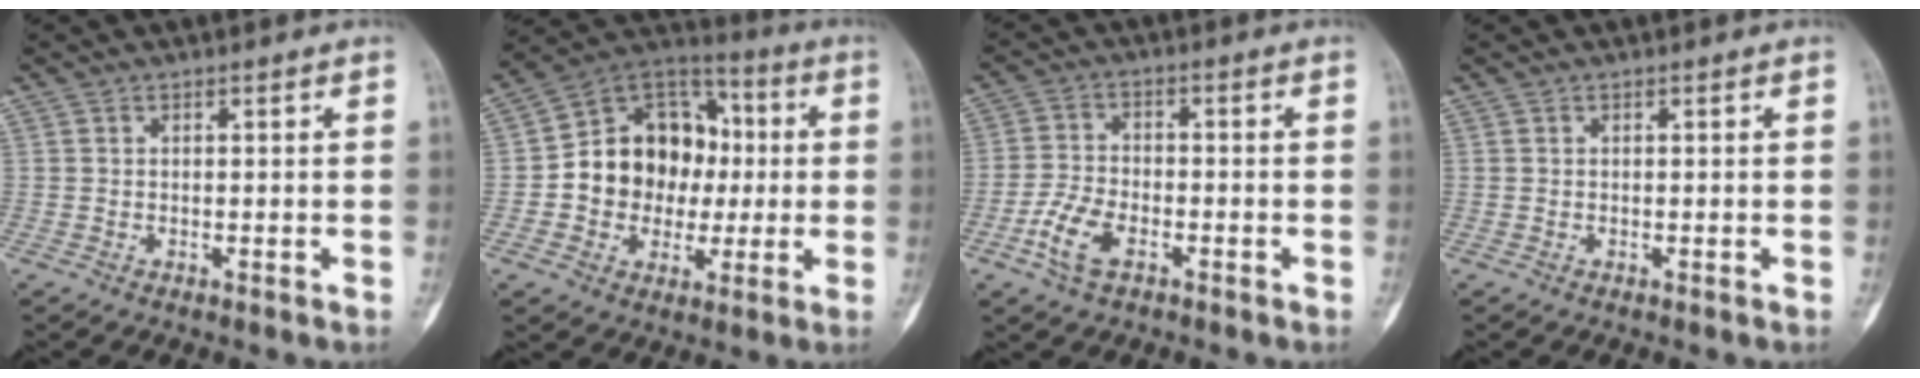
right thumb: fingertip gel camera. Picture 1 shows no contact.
{"total": 17.4, "force": [-0.4, 14.4, 9.8], "torque": [-0.097, 0.034, -0.006]}
{"total": 7.0, "force": [-3.3, 3.8, 4.8], "torque": [-0.102, 0.014, -0.067]}
{"total": 0.0}